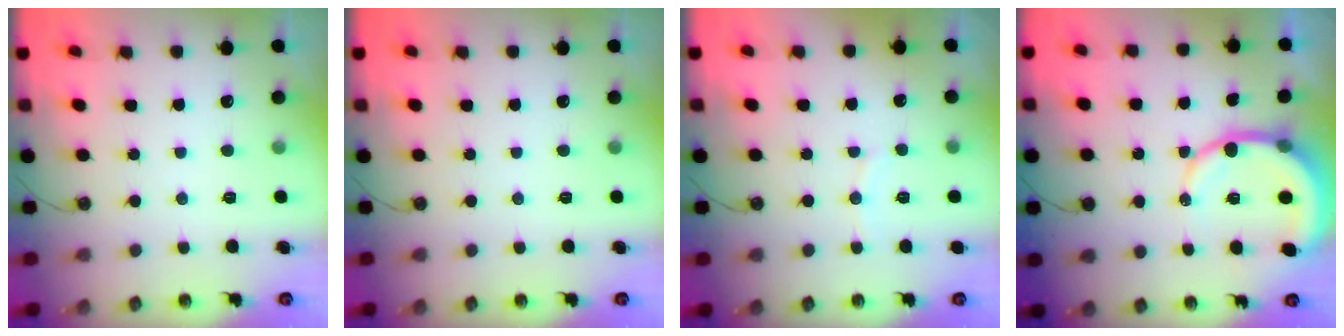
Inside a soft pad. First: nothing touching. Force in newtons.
{"total": 0.0}
{"total": 5.4, "press": 5.4, "slide": 0.5}
{"total": 9.3, "press": 9.1, "slide": 1.4}